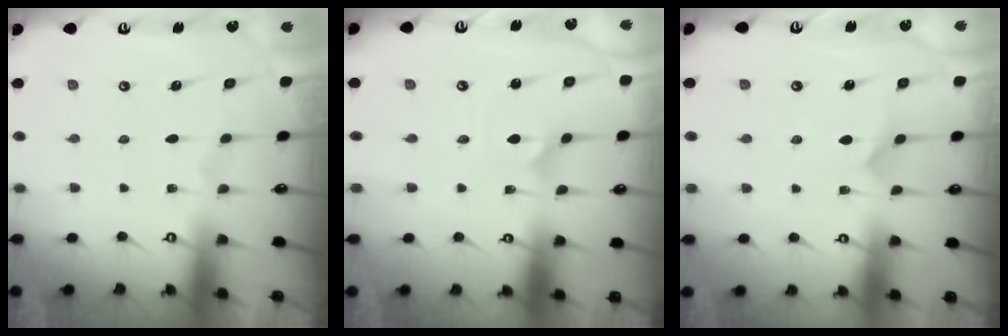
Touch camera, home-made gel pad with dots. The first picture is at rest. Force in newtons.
{"total": 1.9, "press": 1.9, "slide": 0.0}
{"total": 2.8, "press": 2.8, "slide": 0.3}